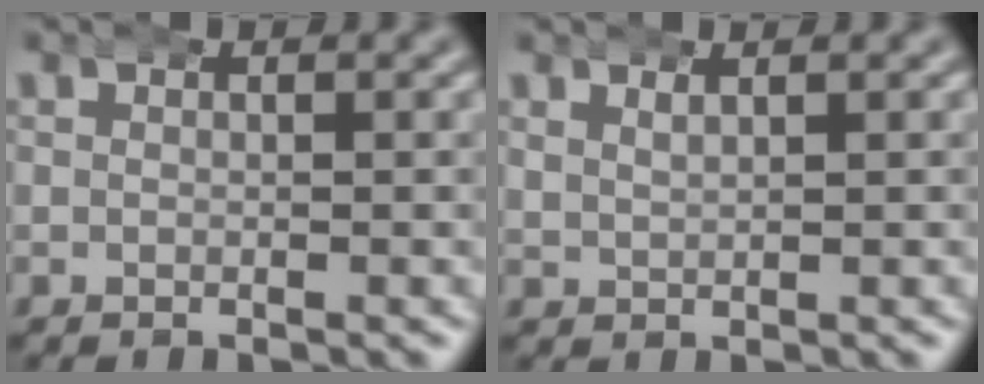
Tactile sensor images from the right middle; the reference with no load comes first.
{"total": 0.9, "force": [0.9, 0.2, 0.2], "torque": [0.001, 0.003, 0.019]}